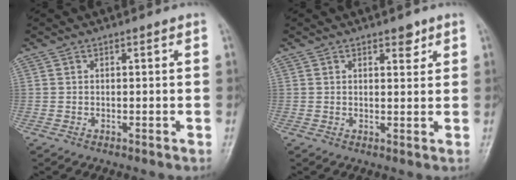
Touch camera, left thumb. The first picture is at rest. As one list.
[{"total": 2.6, "force": [1.7, 1.2, 1.5], "torque": [-0.008, -0.010, 0.025]}]